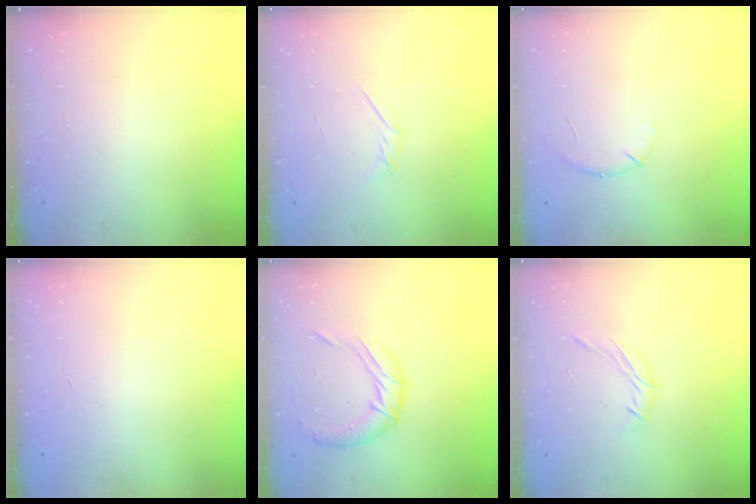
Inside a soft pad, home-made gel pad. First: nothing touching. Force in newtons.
{"total": 2.9, "press": 2.8, "slide": 0.9}
{"total": 6.2, "press": 6.0, "slide": 1.6}
{"total": 0.0}
{"total": 10.3, "press": 10.3, "slide": 1.3}
{"total": 6.9, "press": 6.7, "slide": 1.7}